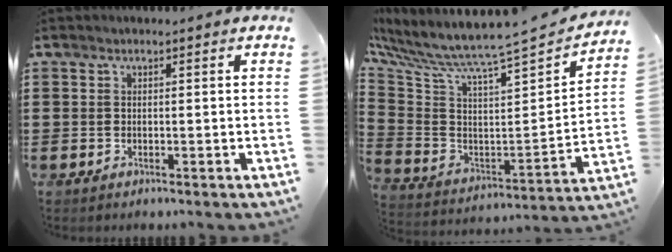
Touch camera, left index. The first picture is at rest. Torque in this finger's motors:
{"motor_torque": [2.14, 0.00, 1.05, 0.21]}